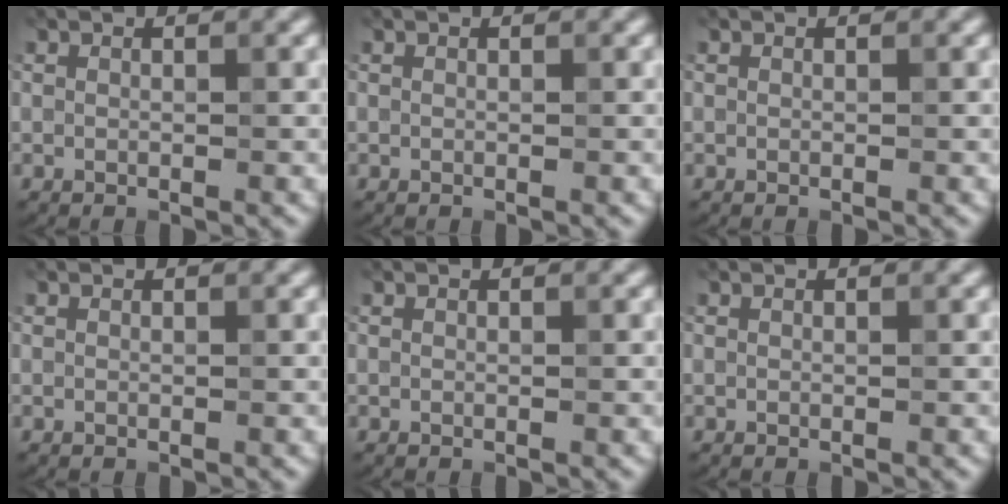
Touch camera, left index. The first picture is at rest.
{"total": 0.0}
{"total": 0.0}
{"total": 0.0}
{"total": 0.0}
{"total": 0.0}